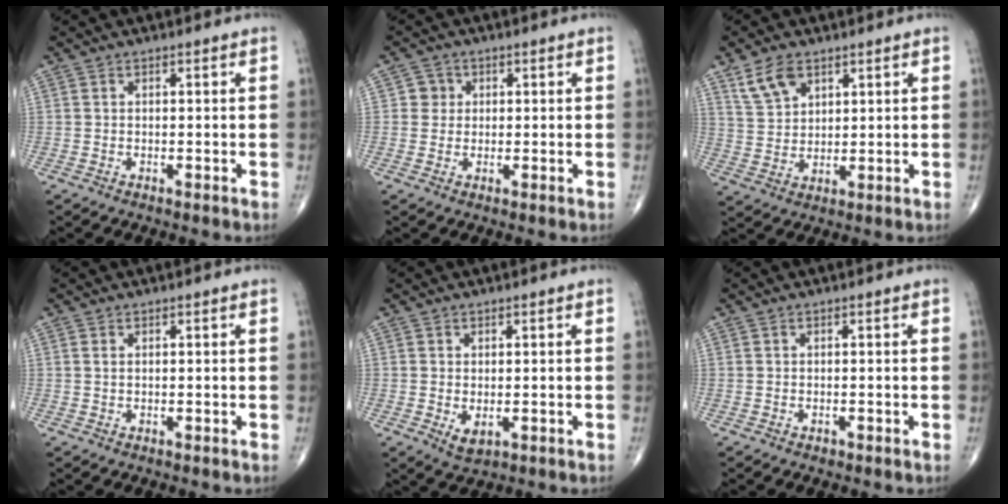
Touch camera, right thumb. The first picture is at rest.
{"total": 2.8, "force": [0.6, 2.7, 0.3], "torque": [0.015, 0.003, 0.002]}
{"total": 6.6, "force": [4.0, 3.9, 3.5], "torque": [-0.058, -0.018, 0.086]}
{"total": 0.6, "force": [0.2, 0.3, 0.4], "torque": [-0.010, 0.006, 0.005]}
{"total": 3.8, "force": [-0.6, 2.4, 2.9], "torque": [-0.042, -0.009, 0.002]}
{"total": 0.6, "force": [-0.3, 0.4, 0.3], "torque": [-0.003, 0.000, -0.004]}